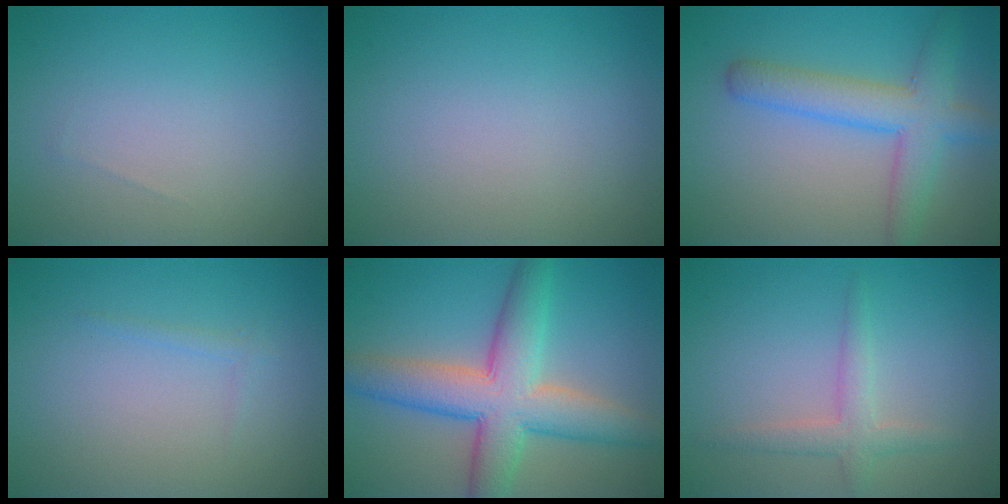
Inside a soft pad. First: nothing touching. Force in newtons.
{"total": 0.0}
{"total": 4.3, "press": 4.3, "slide": 0.2}
{"total": 0.7, "press": 0.7, "slide": 0.0}
{"total": 8.3, "press": 8.3, "slide": 0.2}
{"total": 2.3, "press": 2.3, "slide": 0.1}